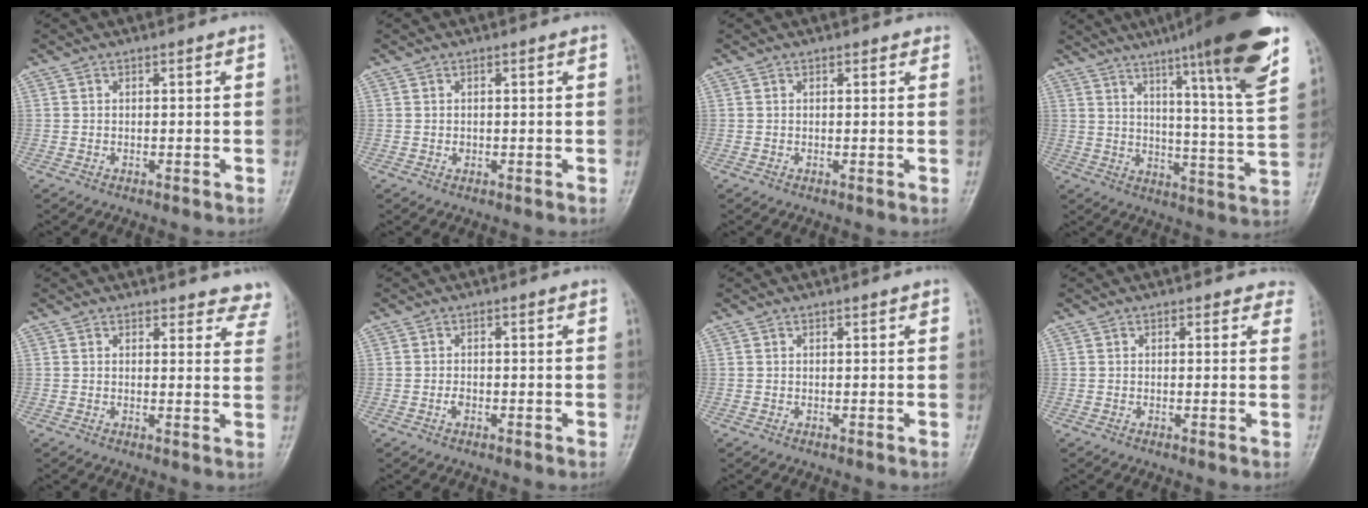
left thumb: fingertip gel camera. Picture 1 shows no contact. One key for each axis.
{"total": 0.6, "fx": 0.0, "fy": 0.6, "fz": 0.3, "tx": 0.000, "ty": 0.001, "tz": -0.001}
{"total": 1.1, "fx": 0.7, "fy": 0.7, "fz": 0.3, "tx": 0.006, "ty": -0.004, "tz": 0.005}
{"total": 21.7, "fx": 13.5, "fy": 1.6, "fz": 16.9, "tx": -0.226, "ty": -0.055, "tz": 0.190}
{"total": 8.3, "fx": 7.8, "fy": 2.9, "fz": 0.3, "tx": 0.057, "ty": -0.040, "tz": 0.053}
{"total": 1.1, "fx": -0.4, "fy": 0.7, "fz": 0.7, "tx": -0.010, "ty": 0.001, "tz": -0.008}
{"total": 0.5, "fx": 0.4, "fy": 0.2, "fz": 0.1, "tx": -0.004, "ty": -0.004, "tz": 0.005}
{"total": 3.0, "fx": 2.4, "fy": 1.7, "fz": 0.1, "tx": 0.031, "ty": -0.011, "tz": 0.008}